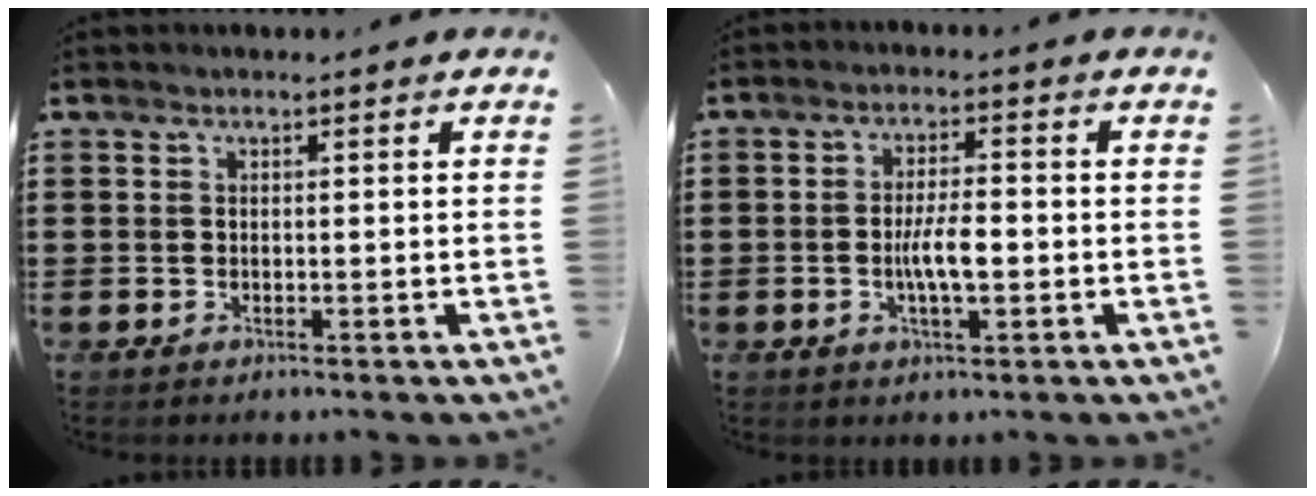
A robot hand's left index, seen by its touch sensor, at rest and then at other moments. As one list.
[{"total": 5.1, "force": [-0.9, 1.4, 4.8], "torque": [-0.098, -0.001, -0.021]}]